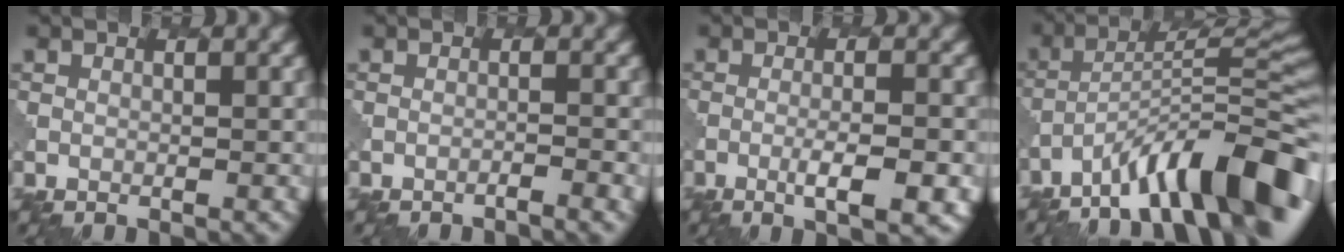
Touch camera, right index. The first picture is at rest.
{"total": 1.4, "force": [-0.9, 0.2, 1.1], "torque": [-0.007, 0.001, -0.022]}
{"total": 4.1, "force": [-1.3, 0.8, 3.8], "torque": [-0.060, 0.000, -0.019]}
{"total": 12.6, "force": [-8.2, 2.8, 9.2], "torque": [-0.129, 0.017, -0.139]}